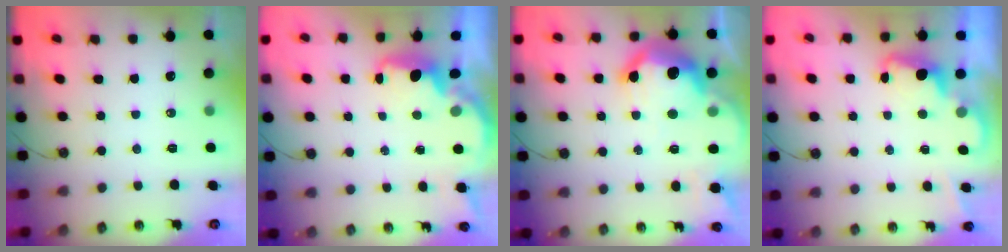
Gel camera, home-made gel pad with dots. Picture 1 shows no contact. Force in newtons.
{"total": 2.1, "press": 1.9, "slide": 0.8}
{"total": 19.1, "press": 19.0, "slide": 1.3}
{"total": 2.4, "press": 2.4, "slide": 0.5}